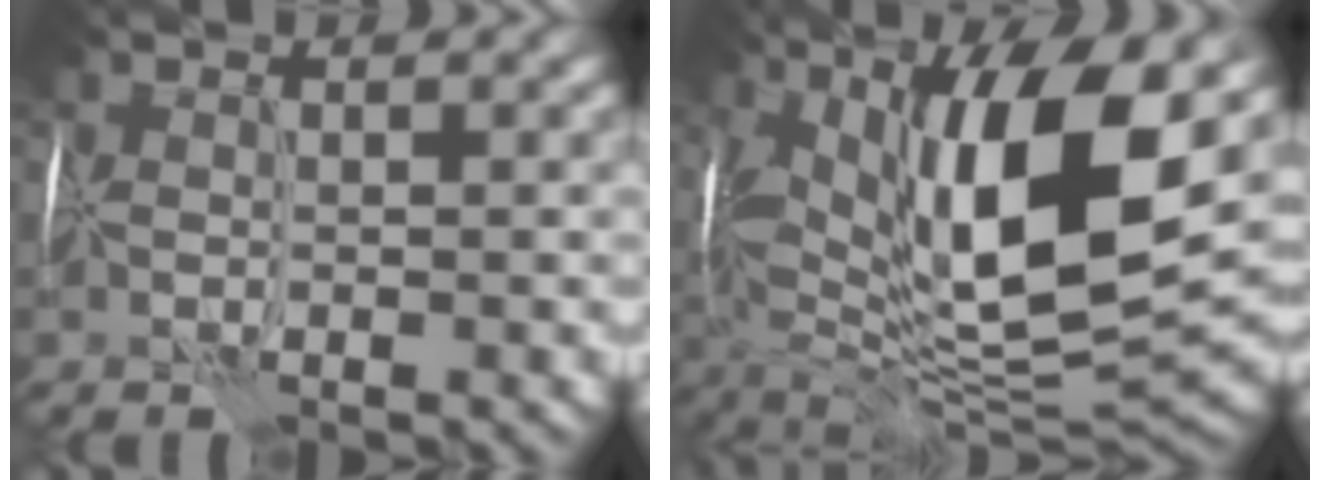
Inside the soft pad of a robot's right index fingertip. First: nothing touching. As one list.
[{"total": 14.2, "force": [3.5, 4.5, 13.0], "torque": [-0.229, -0.008, 0.066]}]